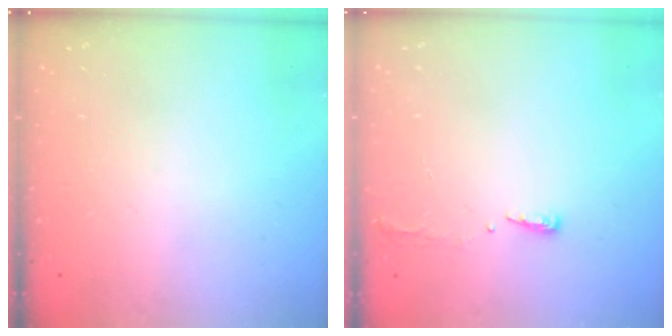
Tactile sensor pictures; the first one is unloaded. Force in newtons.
{"total": 3.2, "press": 3.2, "slide": 0.6}